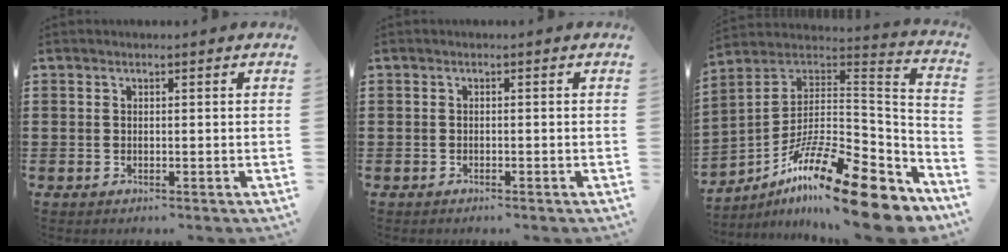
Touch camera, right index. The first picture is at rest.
{"total": 0.5, "force": [-0.5, 0.1, 0.1], "torque": [-0.004, -0.001, -0.010]}
{"total": 19.7, "force": [-12.9, 4.4, 14.3], "torque": [-0.233, 0.039, -0.220]}